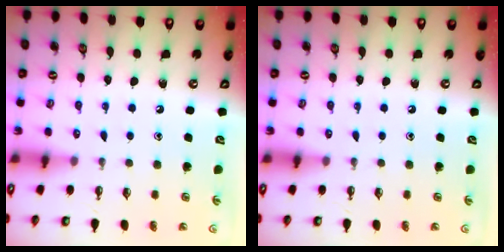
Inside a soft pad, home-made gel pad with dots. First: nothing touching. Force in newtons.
{"total": 0.0}